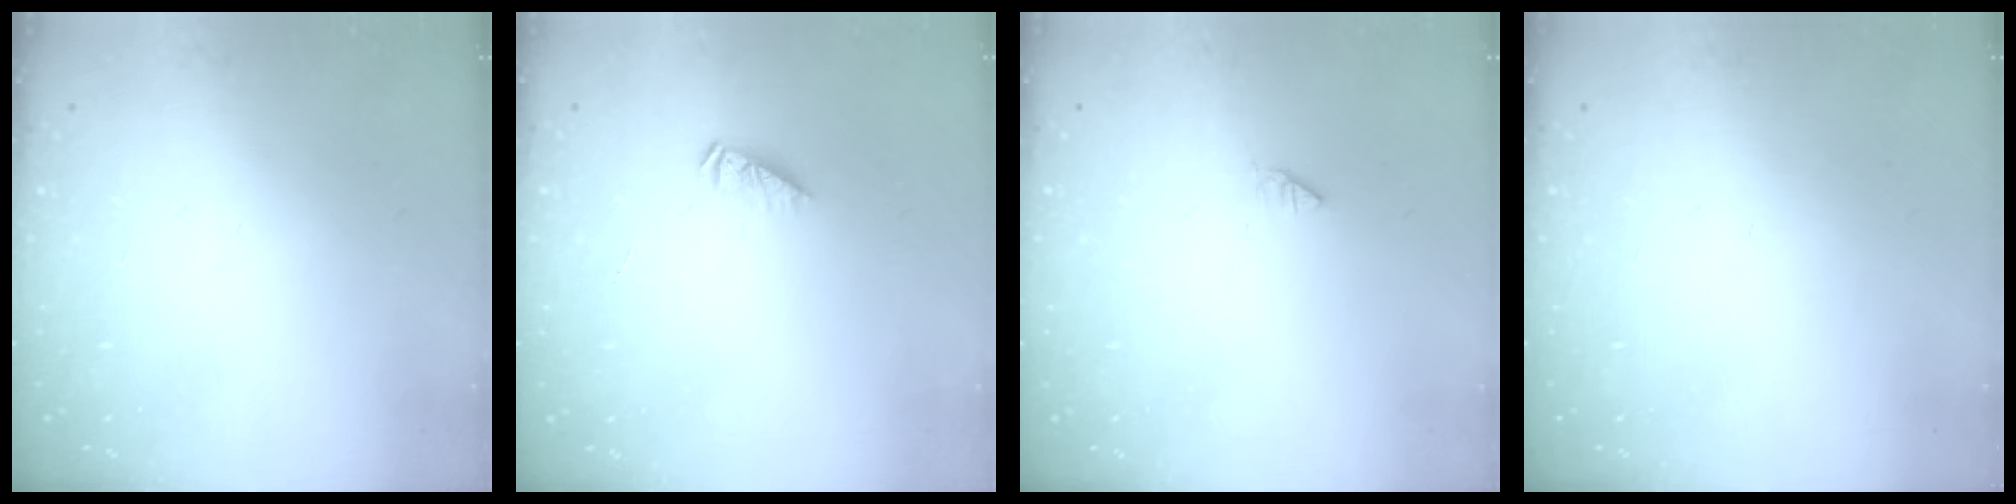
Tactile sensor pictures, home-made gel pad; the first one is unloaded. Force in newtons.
{"total": 2.0, "press": 2.0, "slide": 0.2}
{"total": 0.0}
{"total": 0.0}